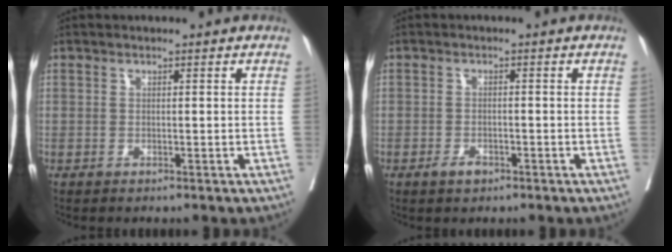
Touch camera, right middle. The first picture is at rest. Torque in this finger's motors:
{"motor_torque": [0.38, -0.20, 0.22, 0.04]}